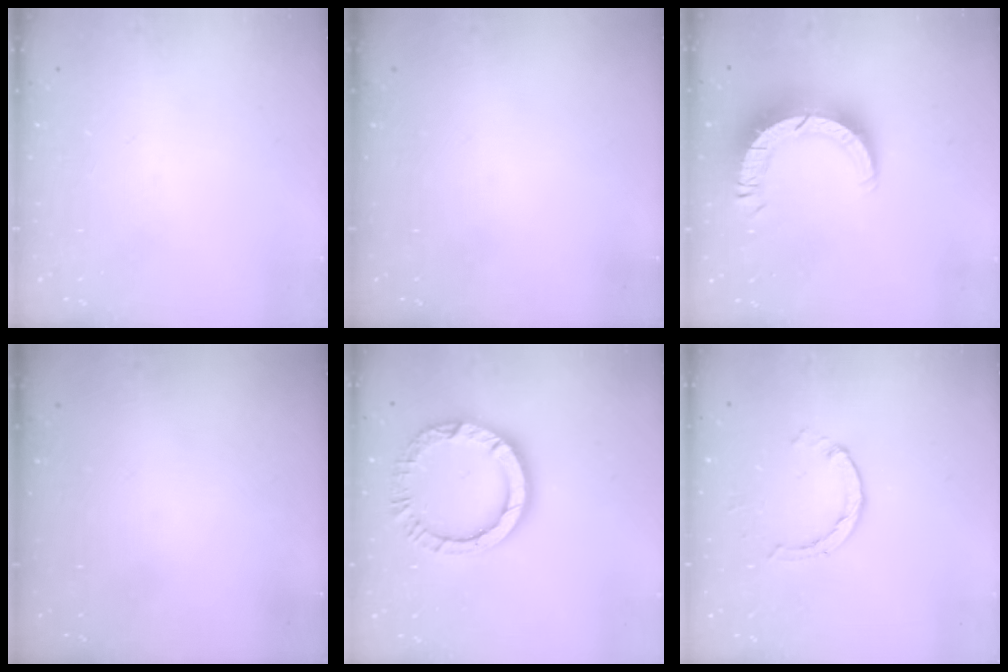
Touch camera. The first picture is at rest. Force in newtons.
{"total": 0.0}
{"total": 11.5, "press": 11.5, "slide": 1.1}
{"total": 0.0}
{"total": 11.7, "press": 11.7, "slide": 1.2}
{"total": 1.4, "press": 1.4, "slide": 0.2}